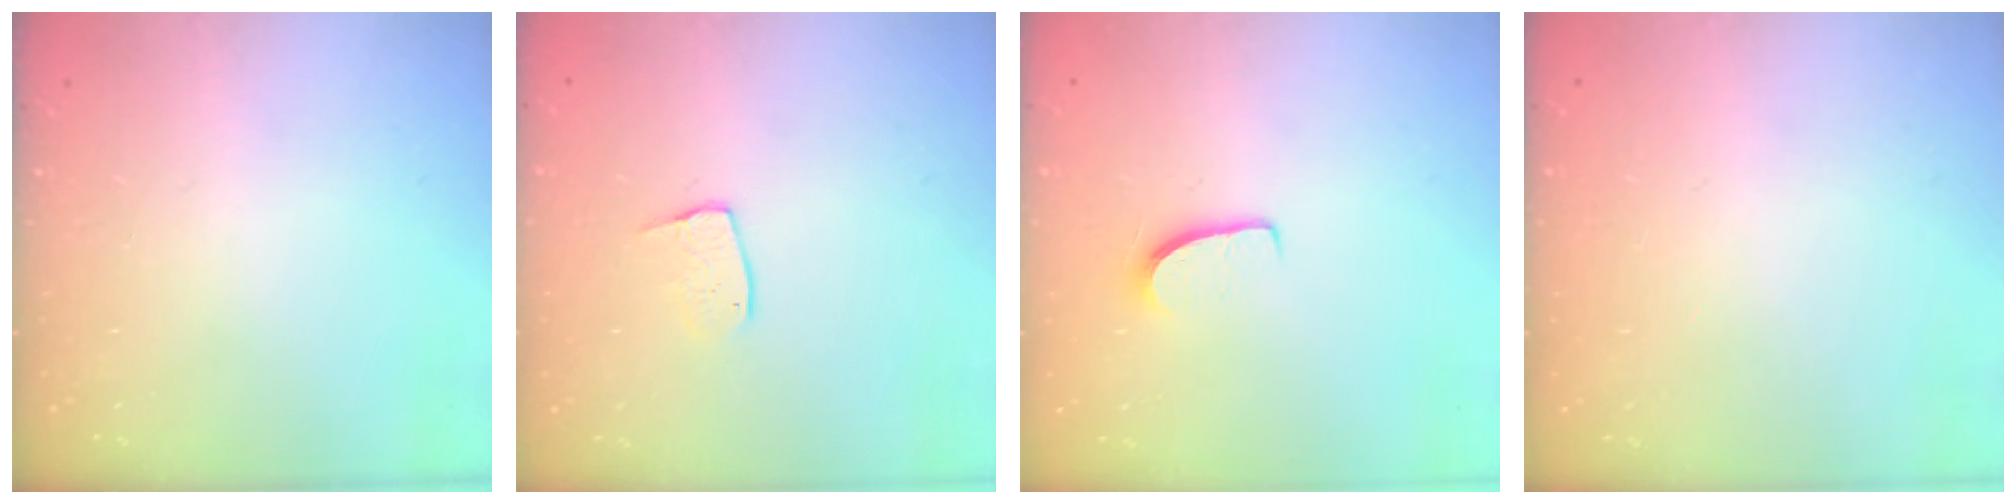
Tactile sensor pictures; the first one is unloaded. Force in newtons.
{"total": 6.1, "press": 6.1, "slide": 0.3}
{"total": 5.8, "press": 5.8, "slide": 0.5}
{"total": 0.0}